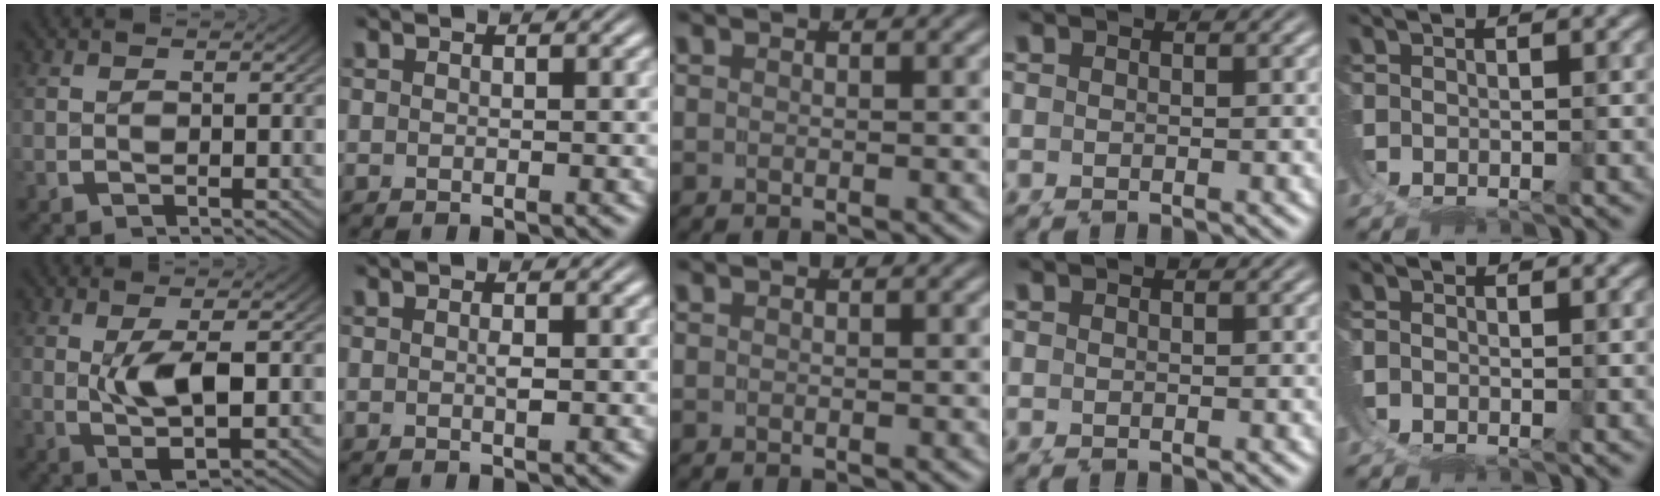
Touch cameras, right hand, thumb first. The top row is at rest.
{"thumb": {"total": 5.2, "force": [0.2, 2.2, 4.7], "torque": [-0.093, -0.014, 0.007]}, "index": {"total": 0.6, "force": [0.0, -0.2, 0.6], "torque": [-0.007, -0.004, -0.001]}, "little": {"total": 0.8, "force": [-0.4, 0.7, 0.2], "torque": [-0.005, 0.000, -0.013]}}